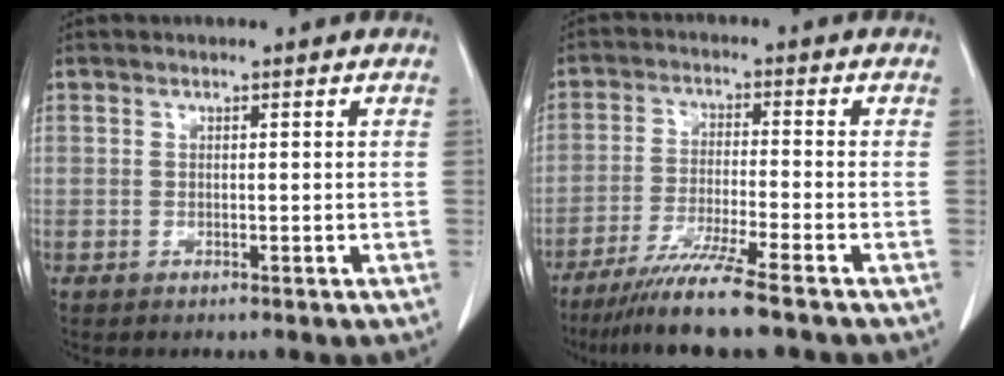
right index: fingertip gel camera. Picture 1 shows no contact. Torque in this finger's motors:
{"motor_torque": [1.09, -1.05, 0.21, 0.12]}